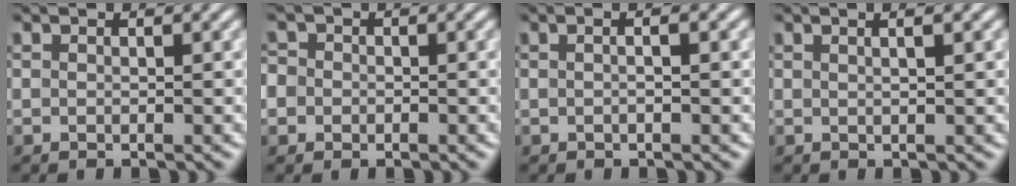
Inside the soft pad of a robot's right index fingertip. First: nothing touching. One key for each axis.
{"total": 3.7, "fx": -0.6, "fy": 3.5, "fz": 1.1, "tx": -0.040, "ty": -0.011, "tz": -0.016}
{"total": 1.5, "fx": -0.1, "fy": 0.1, "fz": 1.4, "tx": -0.018, "ty": 0.006, "tz": -0.006}
{"total": 1.4, "fx": 0.5, "fy": -0.3, "fz": 1.3, "tx": -0.014, "ty": 0.003, "tz": 0.010}